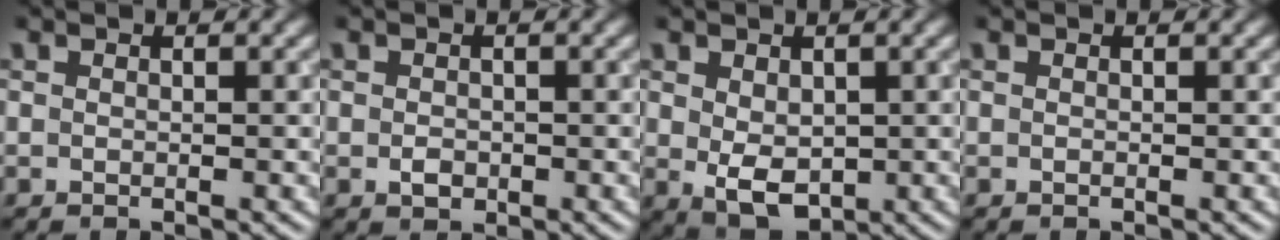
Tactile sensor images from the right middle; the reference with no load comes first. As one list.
[{"total": 1.3, "force": [-0.4, 0.9, 0.8], "torque": [-0.012, -0.003, -0.008]}, {"total": 4.0, "force": [-0.1, 2.6, 3.0], "torque": [-0.059, -0.009, 0.007]}, {"total": 0.0}]